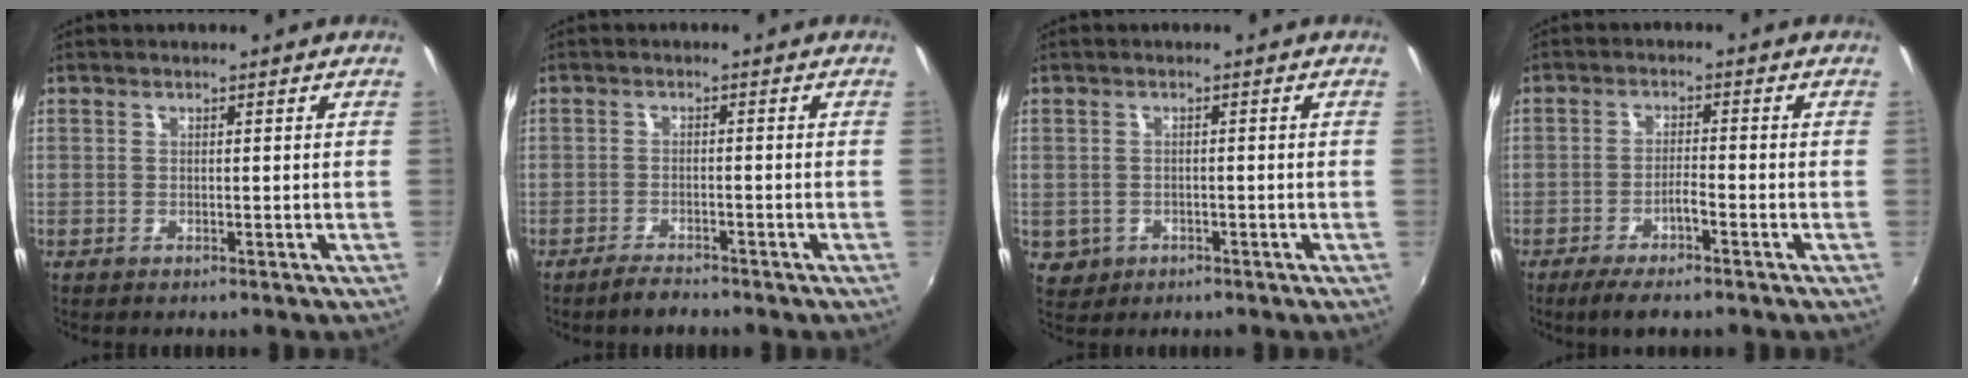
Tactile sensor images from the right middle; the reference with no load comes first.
{"total": 3.2, "force": [-2.8, 0.6, 1.4], "torque": [-0.041, -0.005, -0.053]}
{"total": 4.3, "force": [-1.0, 3.8, 1.6], "torque": [-0.045, -0.003, -0.006]}
{"total": 5.0, "force": [-3.3, 0.2, 3.8], "torque": [-0.085, -0.007, -0.060]}